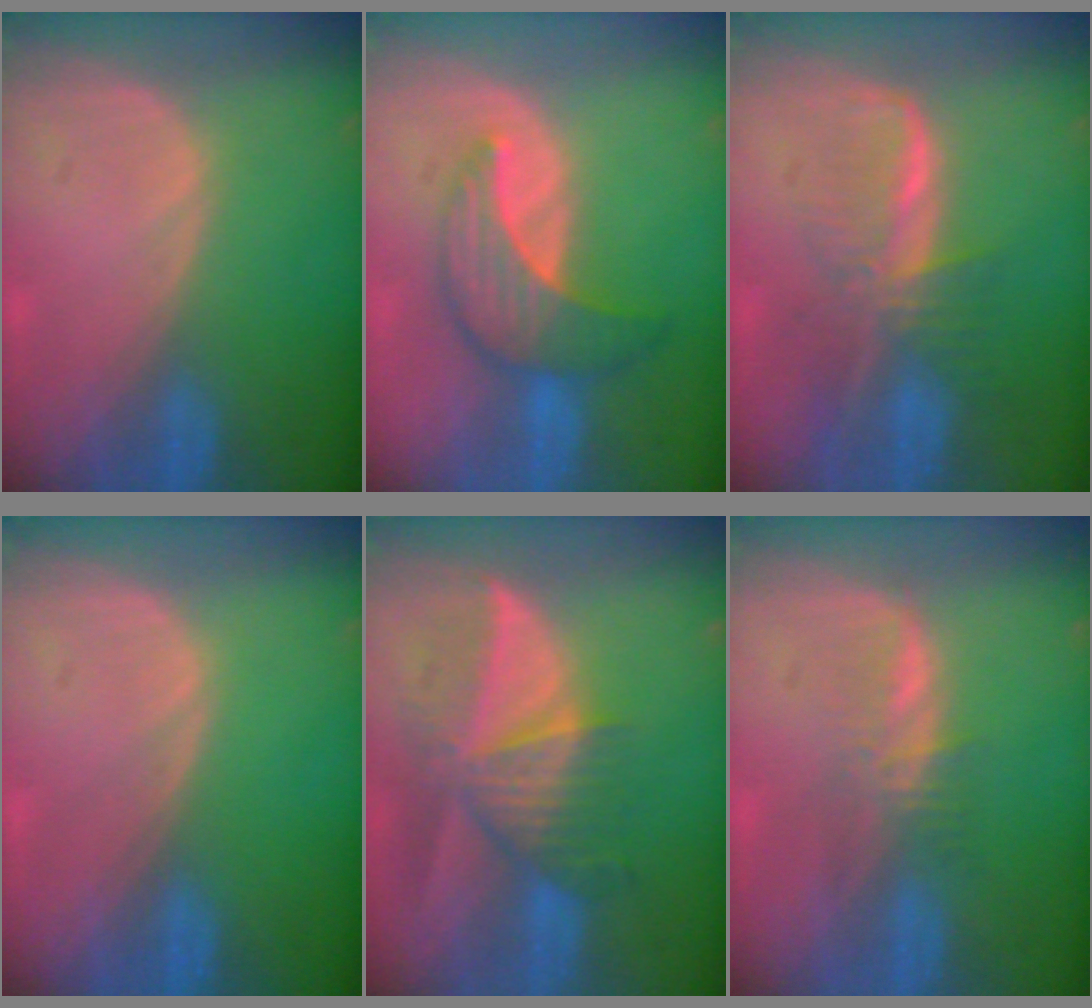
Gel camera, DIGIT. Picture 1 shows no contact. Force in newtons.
{"total": 7.0, "press": 6.9, "slide": 1.0}
{"total": 7.6, "press": 6.7, "slide": 3.6}
{"total": 0.0}
{"total": 9.4, "press": 8.4, "slide": 4.2}
{"total": 3.4, "press": 3.4, "slide": 0.2}